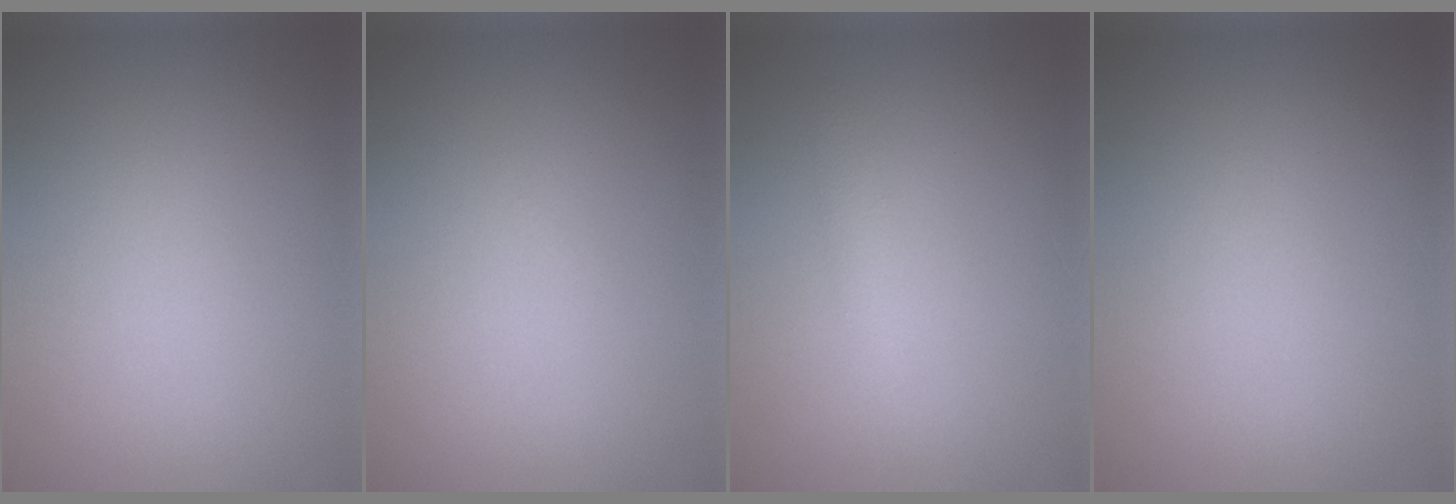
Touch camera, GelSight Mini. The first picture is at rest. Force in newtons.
{"total": 0.0}
{"total": 1.2, "press": 1.2, "slide": 0.0}
{"total": 0.0}